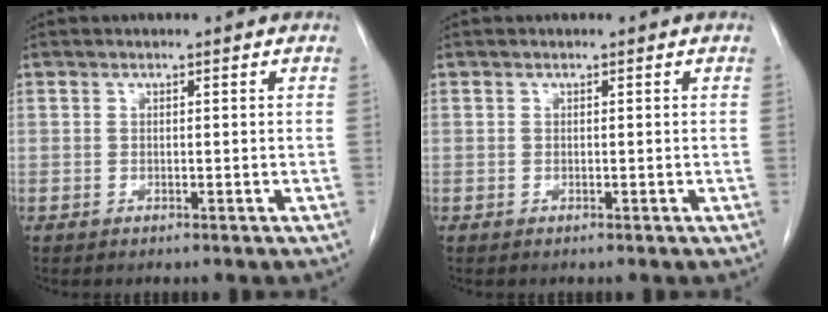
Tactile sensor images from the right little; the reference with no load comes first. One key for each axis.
{"total": 0.0}